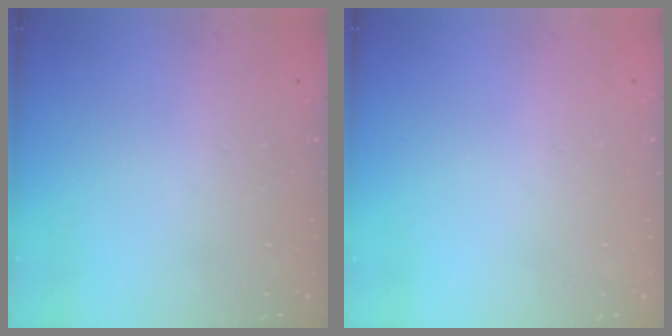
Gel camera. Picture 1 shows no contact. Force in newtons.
{"total": 0.0}